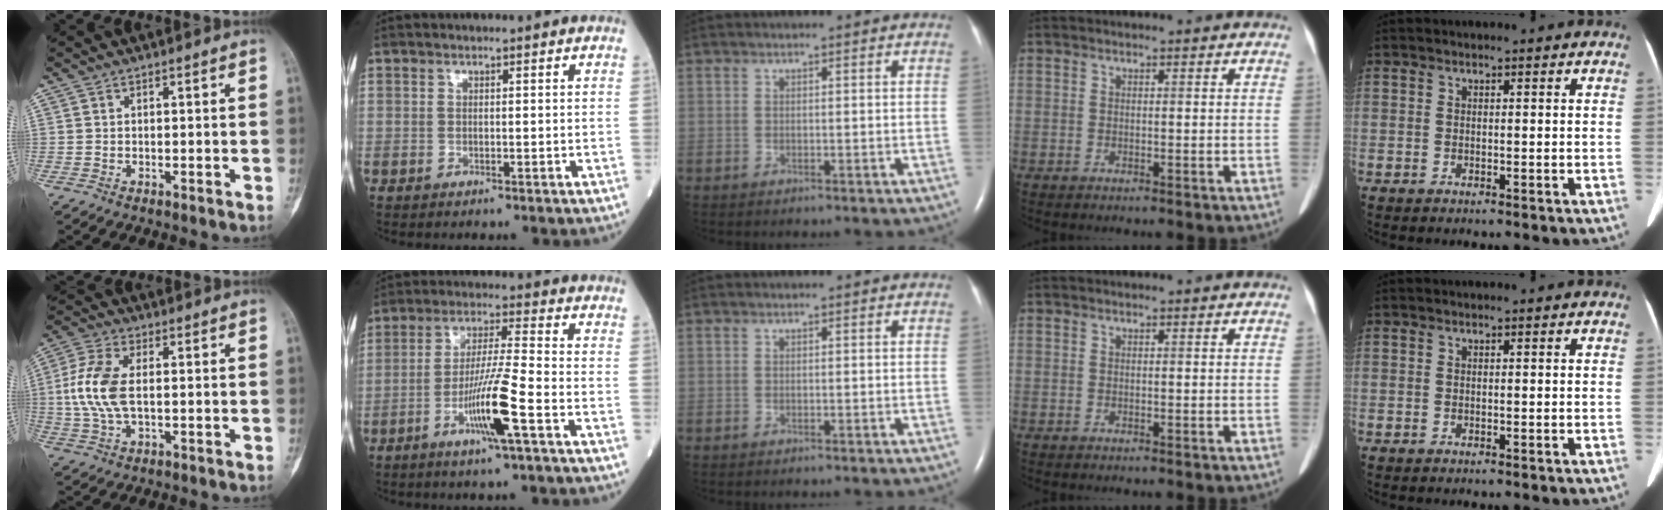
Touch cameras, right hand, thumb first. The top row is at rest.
{"thumb": {"total": 9.6, "force": [0.3, 5.0, 8.2], "torque": [-0.190, 0.009, 0.005]}, "index": {"total": 9.6, "force": [-4.0, -0.7, 8.7], "torque": [-0.169, -0.007, -0.075]}}